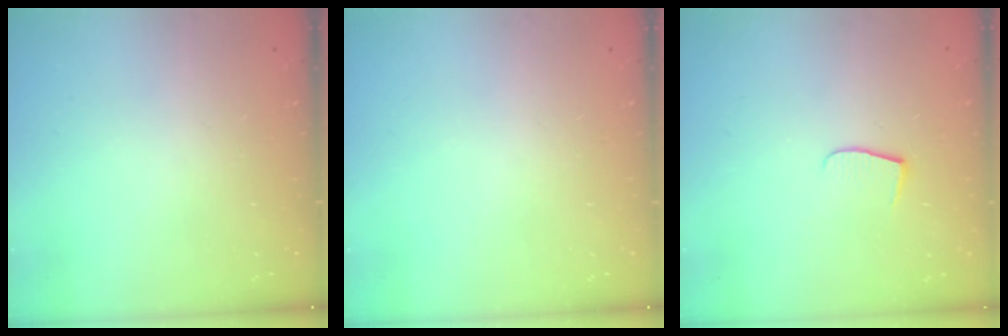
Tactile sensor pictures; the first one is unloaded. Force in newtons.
{"total": 0.0}
{"total": 7.0, "press": 6.9, "slide": 0.5}